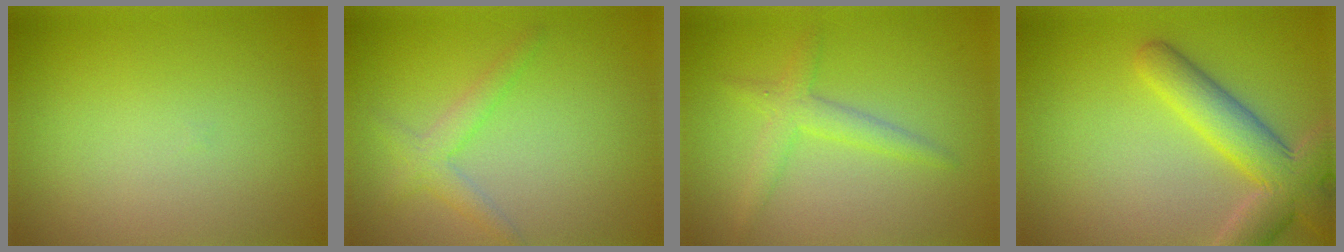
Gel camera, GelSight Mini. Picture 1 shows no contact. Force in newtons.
{"total": 2.1, "press": 2.1, "slide": 0.1}
{"total": 2.4, "press": 2.4, "slide": 0.3}
{"total": 6.4, "press": 6.4, "slide": 0.4}